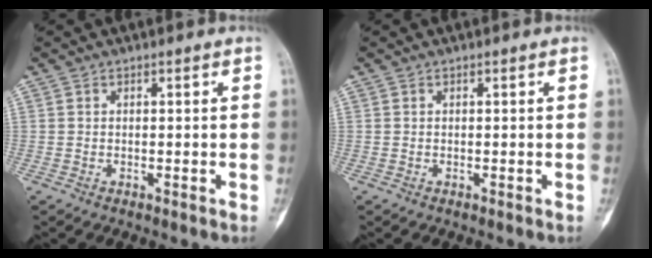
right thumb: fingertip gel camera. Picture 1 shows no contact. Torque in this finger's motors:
{"motor_torque": [0.42, 0.04, 0.02, -0.26, 0.05]}